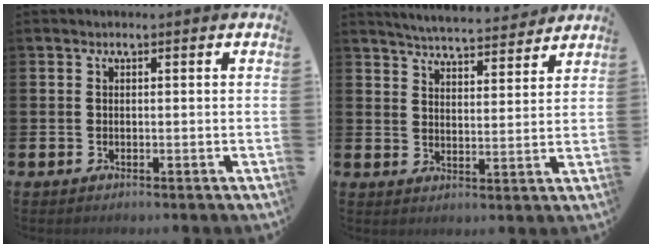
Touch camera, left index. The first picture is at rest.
{"total": 5.4, "force": [5.4, 0.2, 0.7], "torque": [-0.031, -0.038, 0.094]}